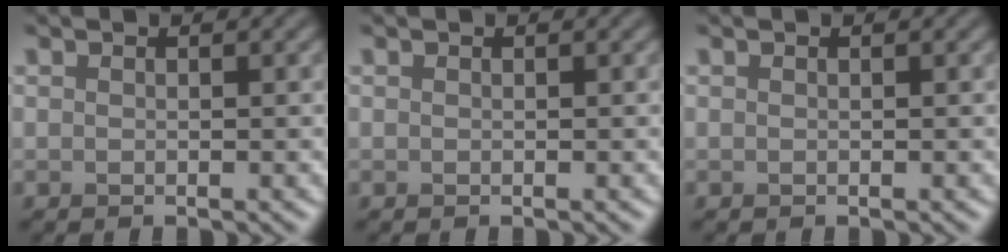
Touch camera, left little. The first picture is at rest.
{"total": 0.0}
{"total": 0.0}